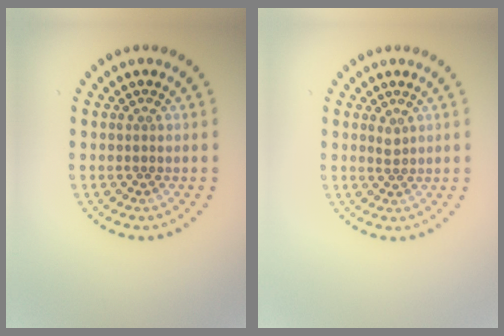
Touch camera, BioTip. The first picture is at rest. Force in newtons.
{"total": 0.8, "press": 0.6, "slide": 0.5}